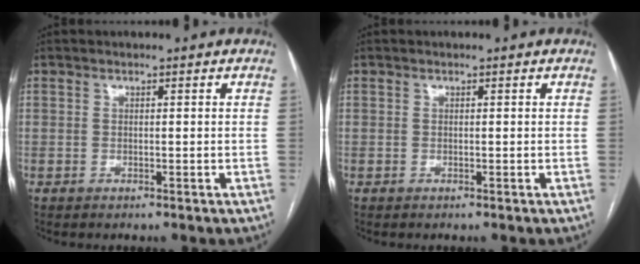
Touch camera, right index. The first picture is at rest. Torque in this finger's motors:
{"motor_torque": [0.00, 0.00, 0.00, 0.00]}